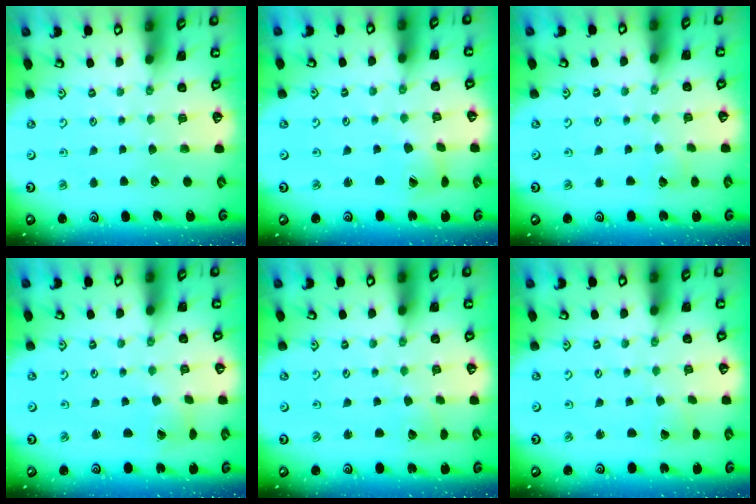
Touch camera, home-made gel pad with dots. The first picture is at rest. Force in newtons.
{"total": 3.1, "press": 3.1, "slide": 0.4}
{"total": 2.8, "press": 2.8, "slide": 0.3}
{"total": 1.9, "press": 1.8, "slide": 0.7}
{"total": 1.3, "press": 1.3, "slide": 0.0}
{"total": 1.2, "press": 1.2, "slide": 0.1}